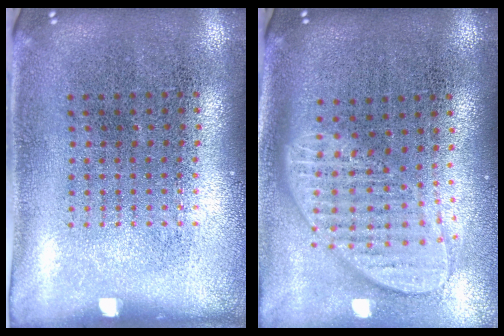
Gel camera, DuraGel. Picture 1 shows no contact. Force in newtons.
{"total": 2.0, "press": 1.6, "slide": 1.1}